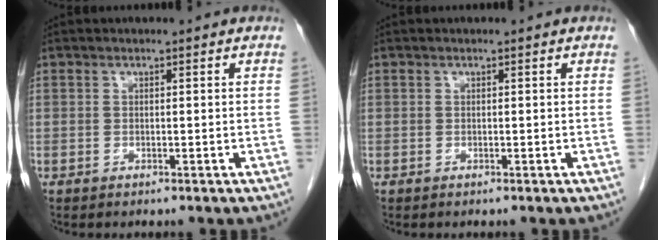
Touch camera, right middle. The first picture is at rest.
{"total": 0.0}